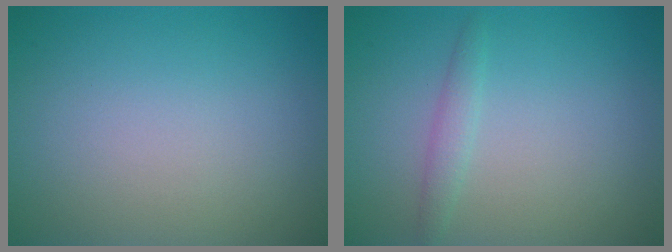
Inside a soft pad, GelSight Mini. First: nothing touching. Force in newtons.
{"total": 1.2, "press": 1.2, "slide": 0.1}